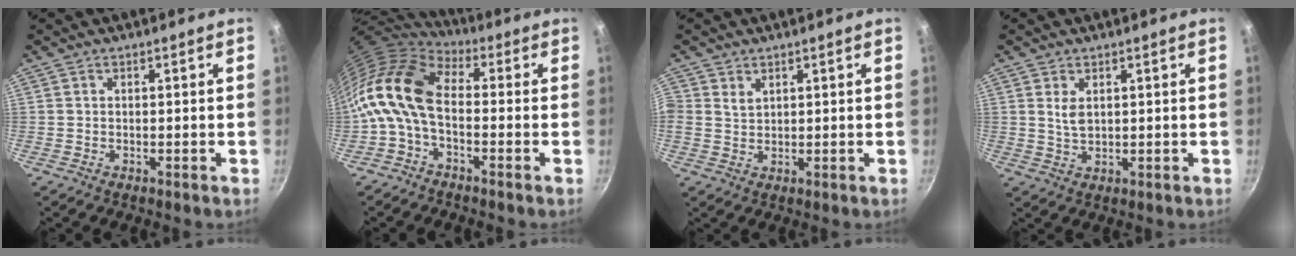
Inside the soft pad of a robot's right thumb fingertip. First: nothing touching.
{"total": 12.9, "force": [-1.5, 7.4, 10.5], "torque": [-0.199, 0.026, -0.047]}
{"total": 2.2, "force": [1.2, 1.6, 0.9], "torque": [-0.012, -0.007, 0.022]}
{"total": 3.1, "force": [1.0, 1.7, 2.3], "torque": [-0.041, -0.010, 0.022]}